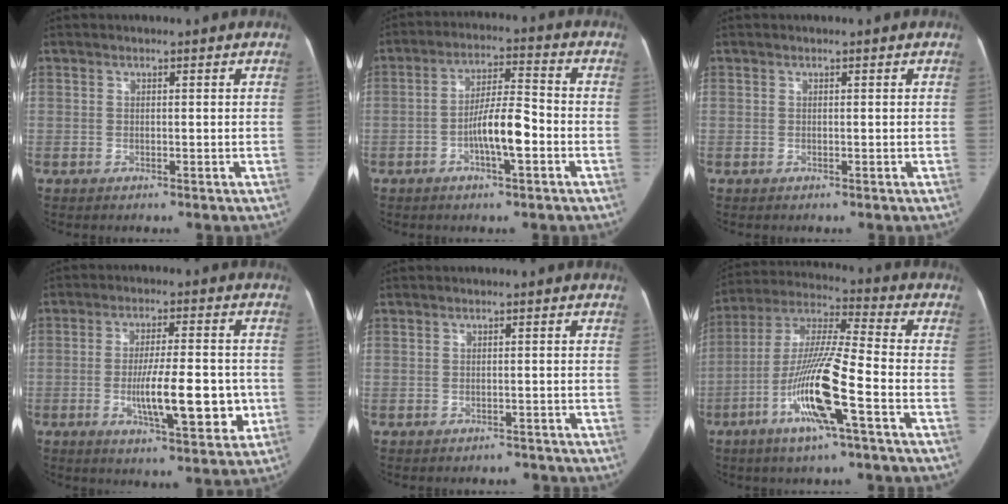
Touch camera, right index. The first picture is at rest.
{"total": 8.2, "force": [-2.7, 1.7, 7.6], "torque": [-0.143, 0.015, -0.046]}
{"total": 0.0}
{"total": 12.5, "force": [-2.5, 3.1, 11.8], "torque": [-0.186, 0.004, -0.034]}
{"total": 1.8, "force": [-1.4, 1.2, -0.2], "torque": [0.000, 0.011, -0.018]}
{"total": 15.3, "force": [-5.8, 0.7, 14.2], "torque": [-0.285, -0.004, -0.112]}